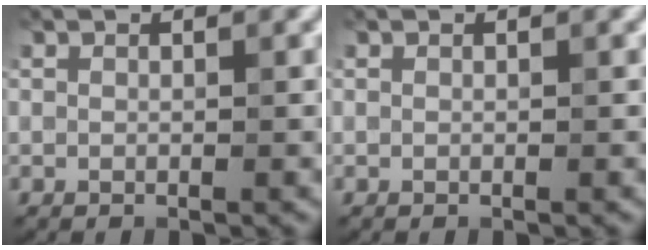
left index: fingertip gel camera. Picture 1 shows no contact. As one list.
[{"total": 0.0}]